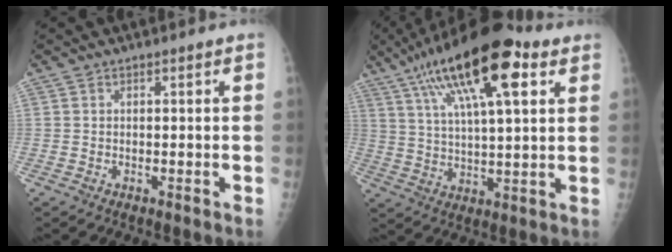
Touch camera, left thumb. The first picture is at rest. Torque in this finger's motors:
{"motor_torque": [0.84, 0.33, 1.93, -0.85, 0.53]}